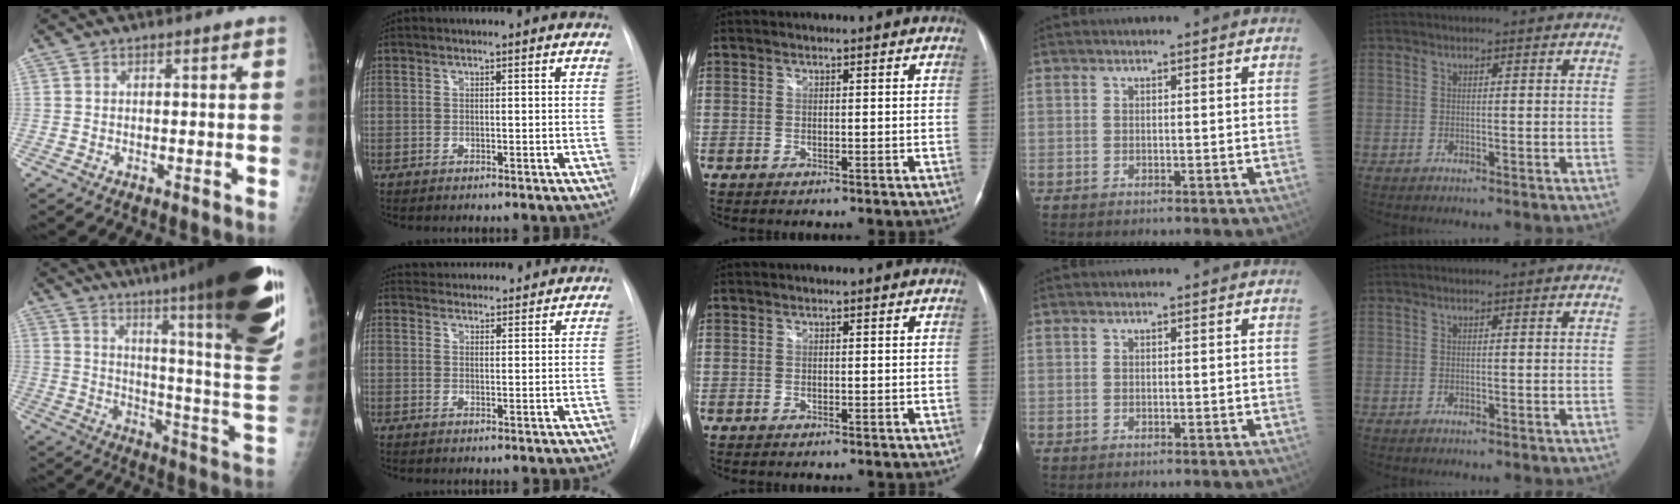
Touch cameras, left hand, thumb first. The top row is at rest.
{"thumb": {"total": 34.9, "force": [23.4, 3.4, 25.6], "torque": [-0.274, -0.110, 0.328]}, "index": {"total": 11.7, "force": [11.3, 2.4, 2.3], "torque": [-0.025, 0.028, 0.146]}}